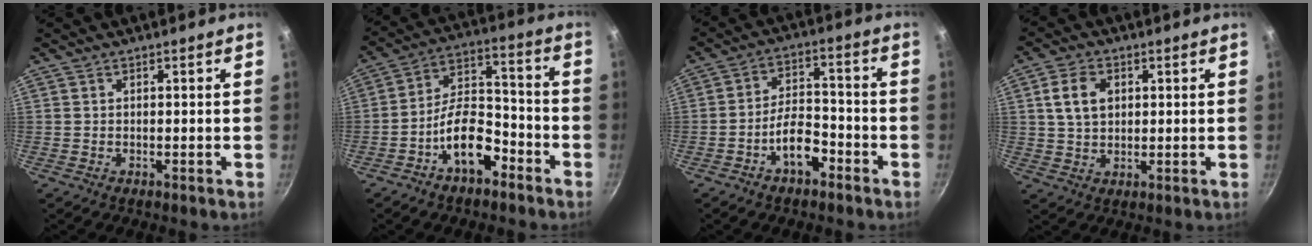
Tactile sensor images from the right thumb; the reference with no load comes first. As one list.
[{"total": 11.8, "force": [-6.4, 6.1, 7.8], "torque": [-0.108, 0.069, -0.116]}, {"total": 7.9, "force": [-4.3, 3.9, 5.3], "torque": [-0.071, 0.044, -0.076]}, {"total": 6.7, "force": [1.8, 4.8, 4.5], "torque": [-0.069, 0.002, 0.033]}]